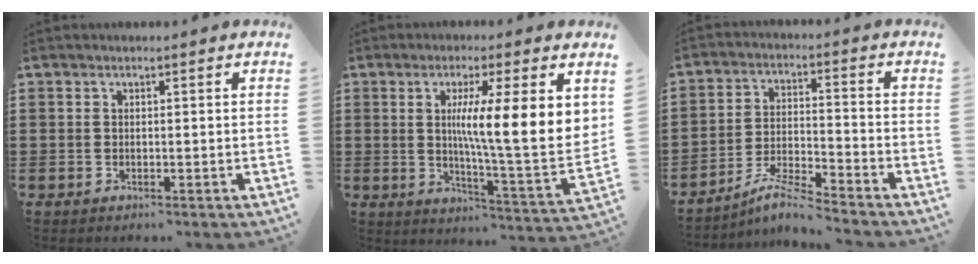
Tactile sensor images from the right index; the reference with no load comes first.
{"total": 10.7, "force": [3.1, 0.9, 10.2], "torque": [-0.172, -0.020, 0.045]}
{"total": 6.0, "force": [-5.6, -0.3, 2.2], "torque": [-0.051, -0.009, -0.110]}